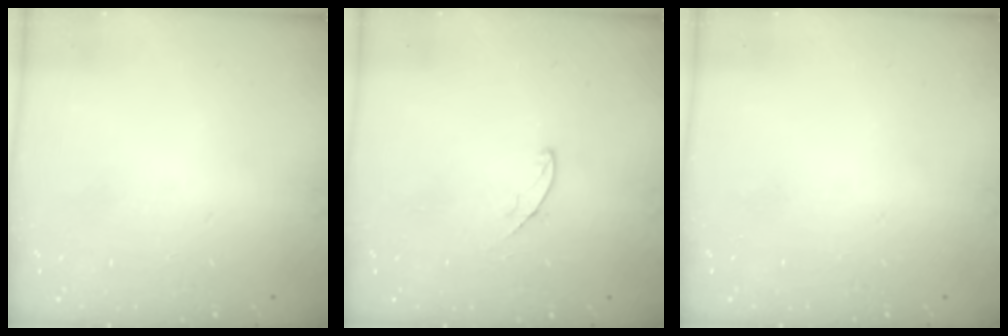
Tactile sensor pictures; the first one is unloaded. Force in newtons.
{"total": 4.2, "press": 4.2, "slide": 0.4}
{"total": 0.0}